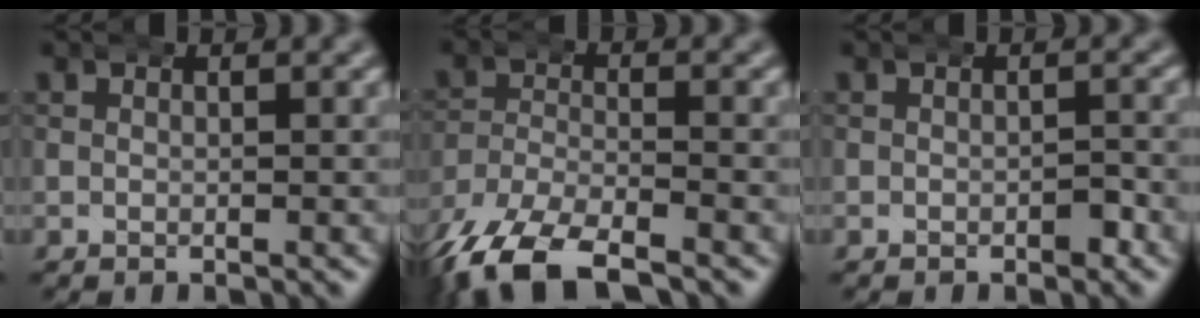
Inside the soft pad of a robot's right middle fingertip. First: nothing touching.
{"total": 8.1, "force": [-6.2, 3.3, 4.0], "torque": [-0.095, -0.024, -0.093]}
{"total": 1.2, "force": [-0.7, 0.7, 0.6], "torque": [-0.010, 0.002, -0.015]}